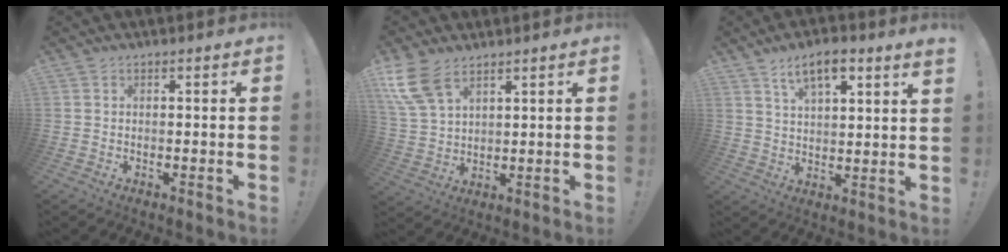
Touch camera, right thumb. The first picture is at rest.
{"total": 10.7, "force": [6.7, 5.4, 6.3], "torque": [-0.141, -0.025, 0.133]}
{"total": 8.3, "force": [5.7, 1.9, 5.8], "torque": [-0.091, -0.026, 0.097]}